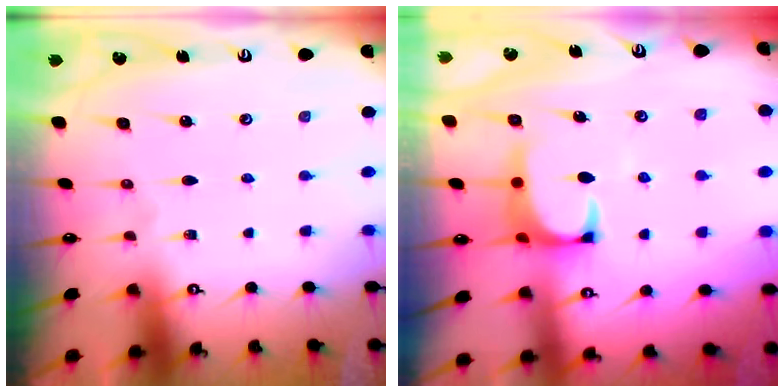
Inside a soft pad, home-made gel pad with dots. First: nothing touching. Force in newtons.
{"total": 1.6, "press": 1.3, "slide": 0.8}